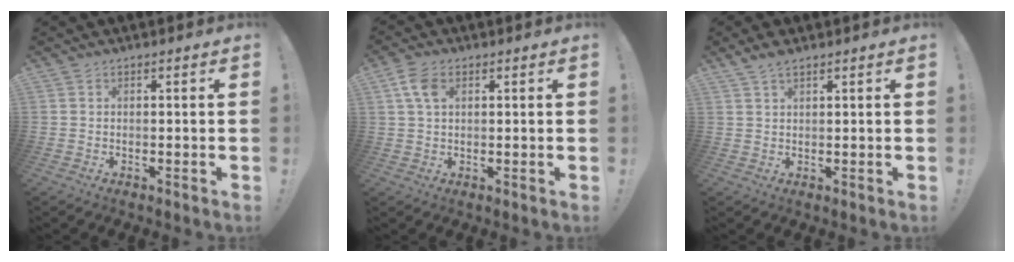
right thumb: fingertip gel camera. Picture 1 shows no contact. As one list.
[{"total": 6.1, "force": [2.1, 3.7, 4.4], "torque": [-0.087, 0.004, 0.041]}, {"total": 3.1, "force": [2.4, 0.8, 1.7], "torque": [-0.030, -0.008, 0.044]}]